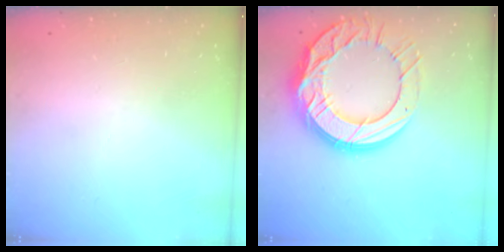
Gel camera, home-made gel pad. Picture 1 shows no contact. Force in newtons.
{"total": 24.9, "press": 24.8, "slide": 2.4}